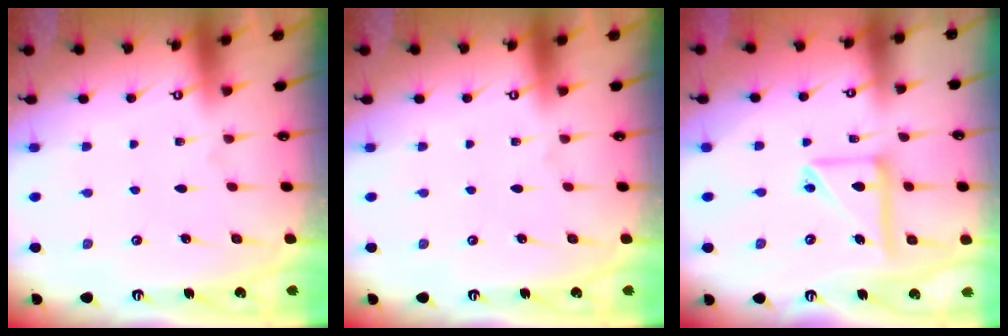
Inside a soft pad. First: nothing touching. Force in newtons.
{"total": 0.0}
{"total": 13.8, "press": 13.6, "slide": 2.2}